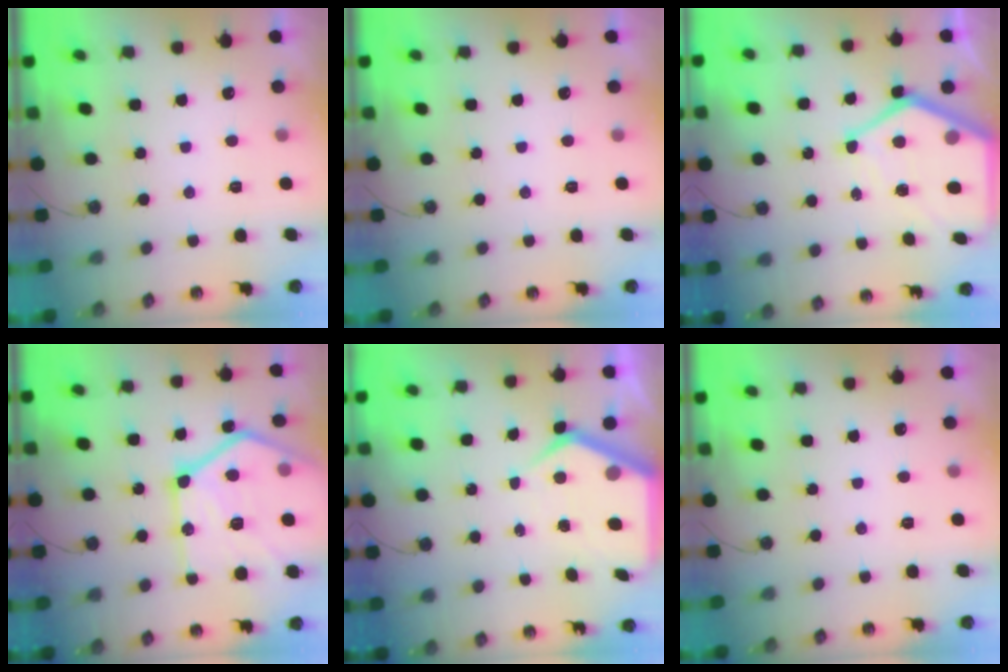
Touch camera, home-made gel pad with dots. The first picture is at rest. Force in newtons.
{"total": 0.0}
{"total": 16.3, "press": 16.2, "slide": 1.5}
{"total": 28.2, "press": 28.1, "slide": 3.0}
{"total": 8.6, "press": 8.5, "slide": 0.9}
{"total": 0.0}